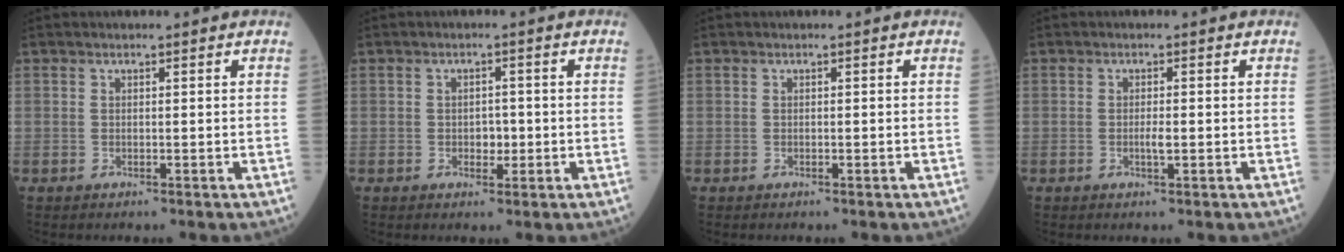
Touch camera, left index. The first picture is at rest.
{"total": 2.1, "force": [-0.6, 1.3, 1.5], "torque": [-0.017, 0.001, -0.010]}
{"total": 0.0}
{"total": 1.4, "force": [-0.5, 0.1, 1.3], "torque": [-0.025, -0.004, -0.009]}